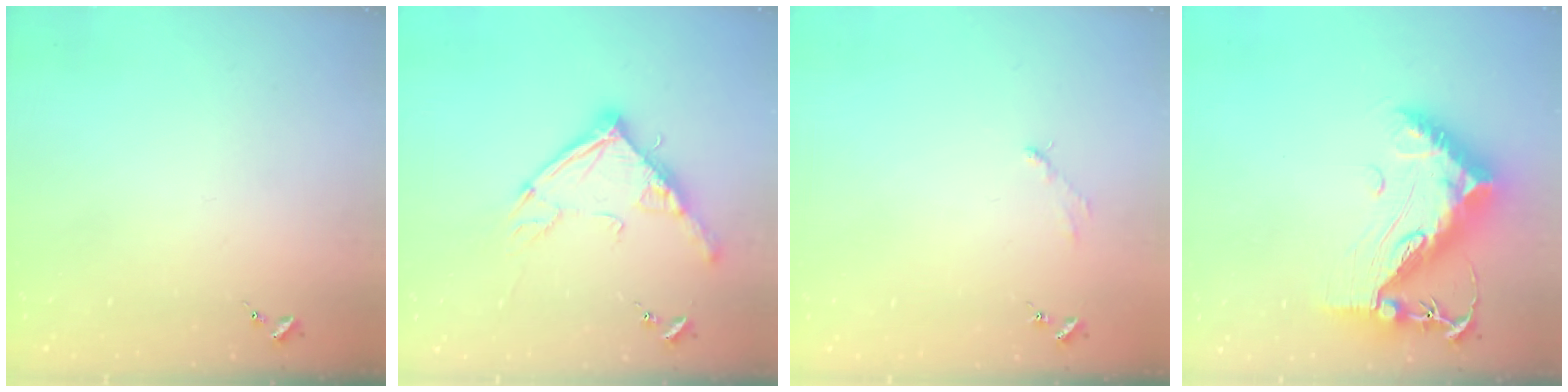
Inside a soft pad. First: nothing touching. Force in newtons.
{"total": 14.5, "press": 14.4, "slide": 1.4}
{"total": 2.9, "press": 2.9, "slide": 0.4}
{"total": 19.1, "press": 19.1, "slide": 1.6}